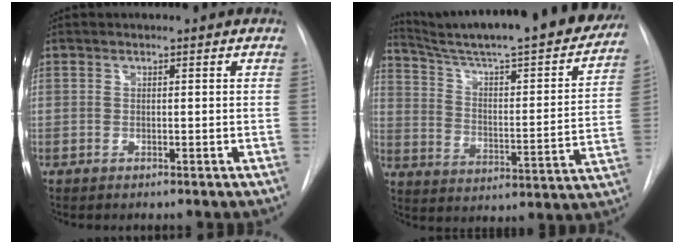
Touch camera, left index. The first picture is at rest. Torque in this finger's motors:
{"motor_torque": [0.02, -0.96, 0.45, 0.21]}